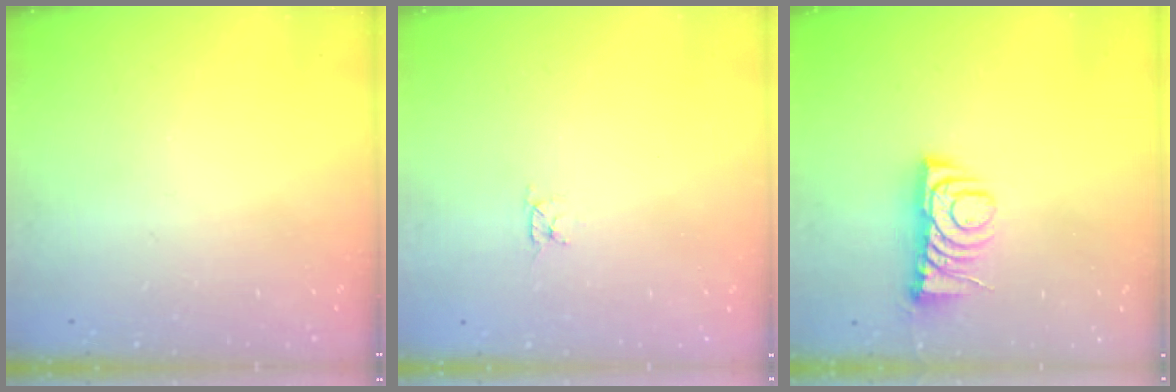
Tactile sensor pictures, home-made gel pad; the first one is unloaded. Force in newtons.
{"total": 2.8, "press": 2.8, "slide": 0.3}
{"total": 7.0, "press": 7.0, "slide": 0.7}